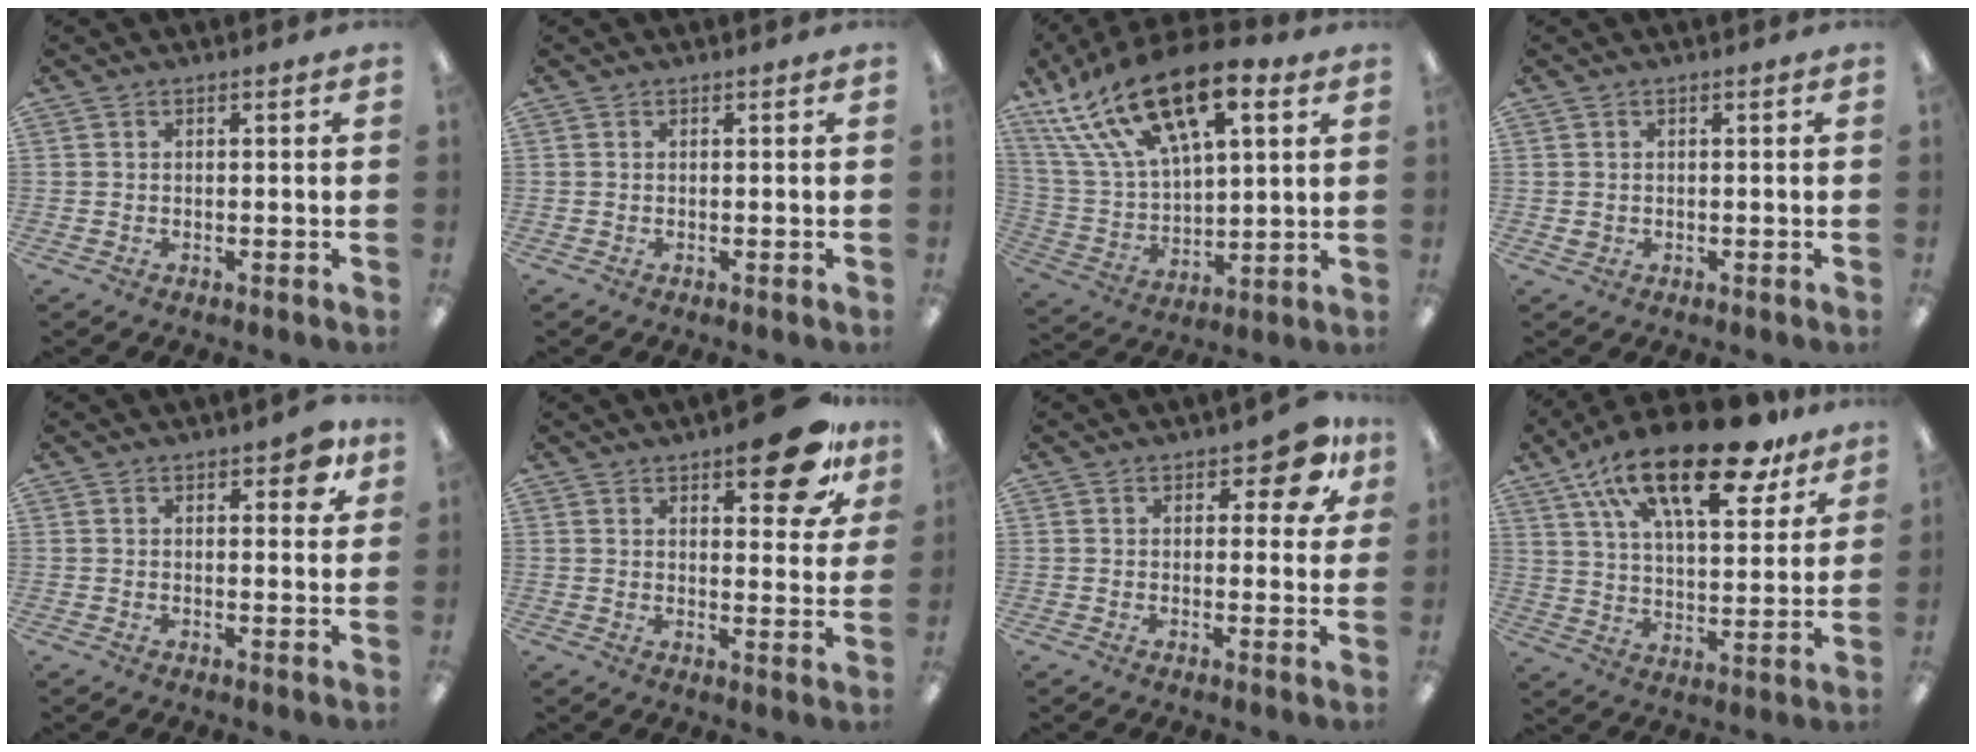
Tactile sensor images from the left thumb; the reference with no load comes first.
{"total": 0.0}
{"total": 22.6, "force": [13.3, 10.7, 14.8], "torque": [-0.277, -0.062, 0.233]}
{"total": 1.0, "force": [0.0, 0.9, 0.5], "torque": [-0.008, 0.004, 0.000]}
{"total": 5.3, "force": [2.7, 2.4, 3.9], "torque": [-0.048, -0.005, 0.042]}
{"total": 12.8, "force": [8.2, 4.8, 8.6], "torque": [-0.094, -0.045, 0.130]}
{"total": 7.8, "force": [4.1, 3.7, 5.5], "torque": [-0.062, -0.011, 0.067]}
{"total": 24.7, "force": [15.6, 9.5, 16.6], "torque": [-0.272, -0.075, 0.261]}